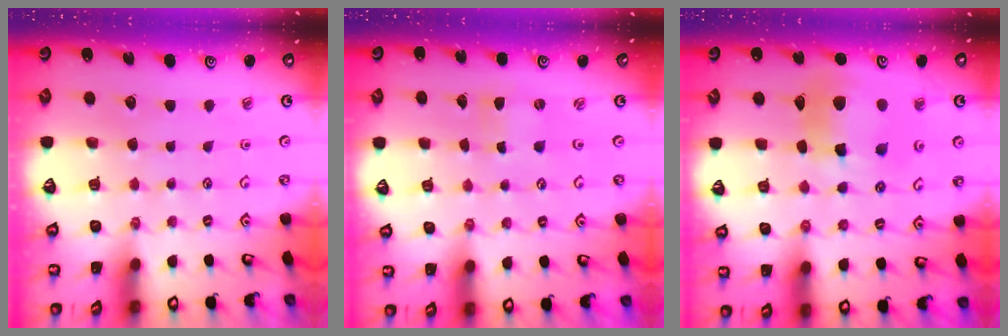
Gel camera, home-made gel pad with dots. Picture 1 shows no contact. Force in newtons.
{"total": 0.0}
{"total": 13.2, "press": 13.1, "slide": 1.6}